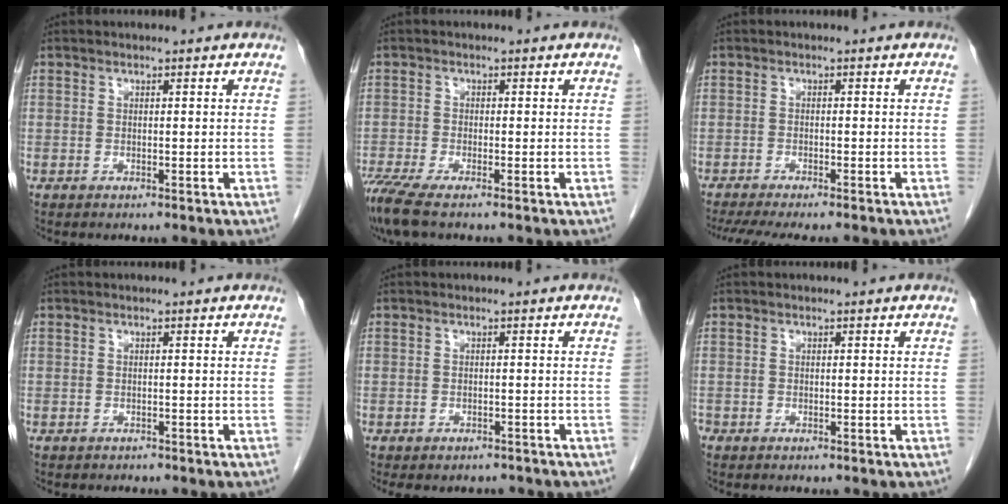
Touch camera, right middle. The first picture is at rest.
{"total": 4.5, "force": [-3.5, 0.2, 2.8], "torque": [-0.059, -0.013, -0.069]}
{"total": 9.3, "force": [-7.9, 1.2, 4.7], "torque": [-0.063, -0.011, -0.117]}
{"total": 1.1, "force": [-1.0, 0.5, 0.1], "torque": [-0.009, 0.000, -0.014]}
{"total": 5.3, "force": [-4.6, 2.3, 1.2], "torque": [-0.009, 0.004, -0.056]}
{"total": 0.7, "force": [-0.6, 0.4, 0.1], "torque": [-0.005, 0.001, -0.012]}